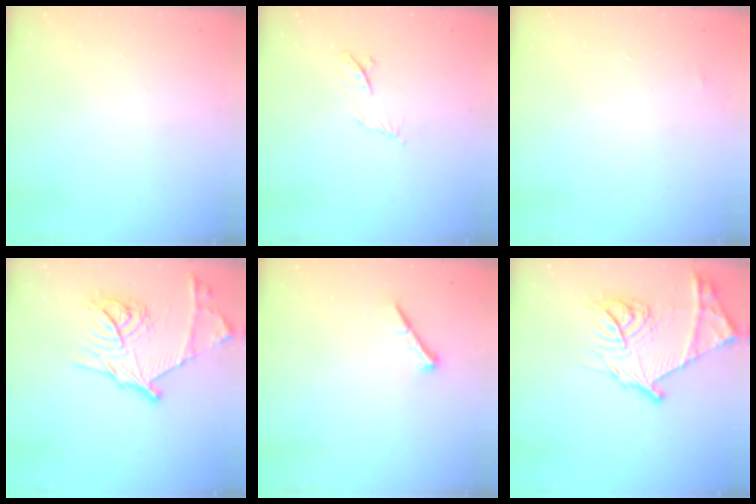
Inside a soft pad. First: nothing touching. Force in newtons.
{"total": 5.2, "press": 5.1, "slide": 0.8}
{"total": 4.0, "press": 4.0, "slide": 0.2}
{"total": 18.8, "press": 18.8, "slide": 1.3}
{"total": 0.0}
{"total": 19.1, "press": 19.0, "slide": 1.8}